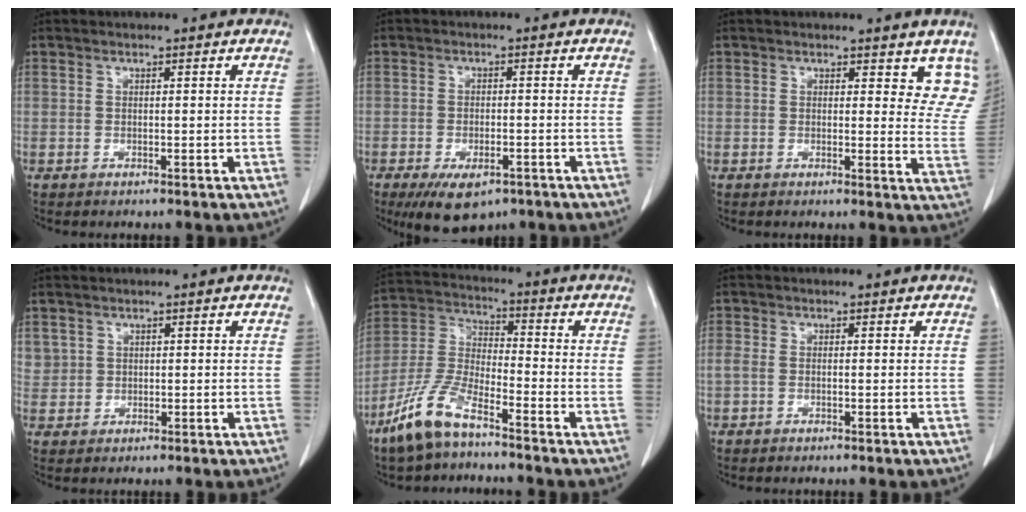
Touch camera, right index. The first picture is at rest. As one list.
[{"total": 7.6, "force": [-4.9, 3.4, 4.7], "torque": [-0.074, -0.008, -0.070]}, {"total": 6.9, "force": [5.7, 3.0, 2.5], "torque": [0.001, -0.024, 0.042]}, {"total": 2.2, "force": [1.0, 1.9, 0.1], "torque": [0.017, 0.007, 0.018]}, {"total": 10.2, "force": [-7.3, 2.5, 6.7], "torque": [-0.154, -0.014, -0.150]}, {"total": 1.4, "force": [-0.3, 0.8, 1.1], "torque": [-0.027, 0.009, -0.003]}]